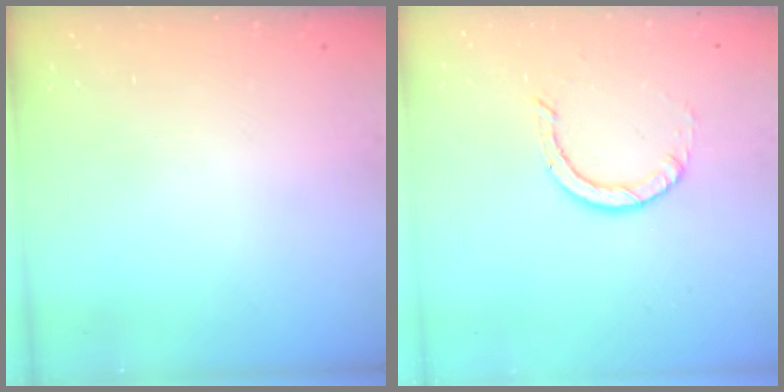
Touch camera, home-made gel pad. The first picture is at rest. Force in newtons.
{"total": 2.9, "press": 2.9, "slide": 0.2}